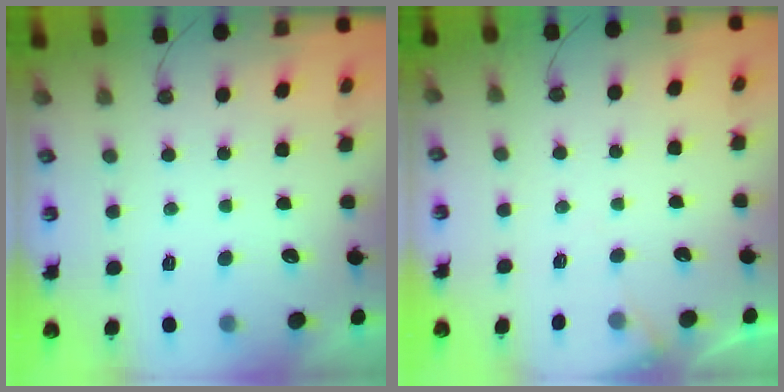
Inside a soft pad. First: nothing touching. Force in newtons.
{"total": 4.0, "press": 3.9, "slide": 0.6}